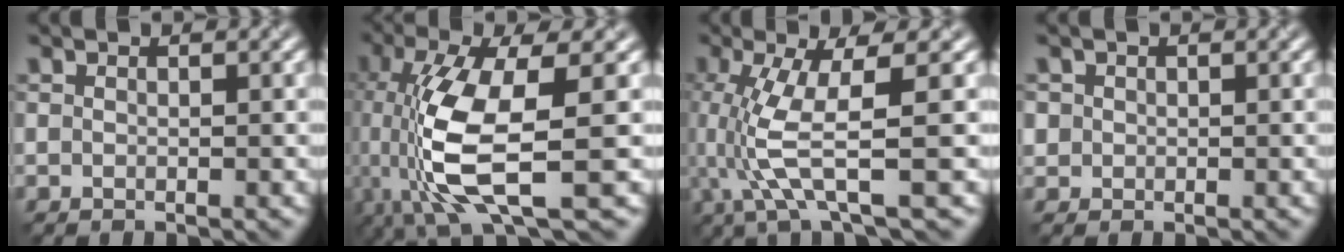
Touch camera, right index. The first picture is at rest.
{"total": 10.4, "force": [-1.8, 3.2, 9.7], "torque": [-0.211, -0.012, -0.032]}
{"total": 6.3, "force": [-0.8, 1.2, 6.1], "torque": [-0.141, -0.003, -0.013]}
{"total": 1.0, "force": [0.1, 1.0, 0.0], "torque": [0.010, -0.004, 0.004]}